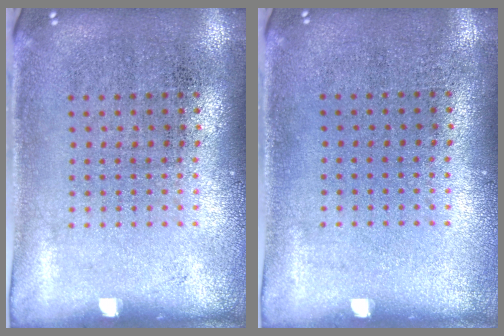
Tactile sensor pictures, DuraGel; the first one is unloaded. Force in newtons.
{"total": 0.0}